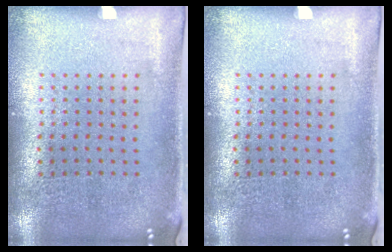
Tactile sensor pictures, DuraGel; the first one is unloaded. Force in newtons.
{"total": 0.0}